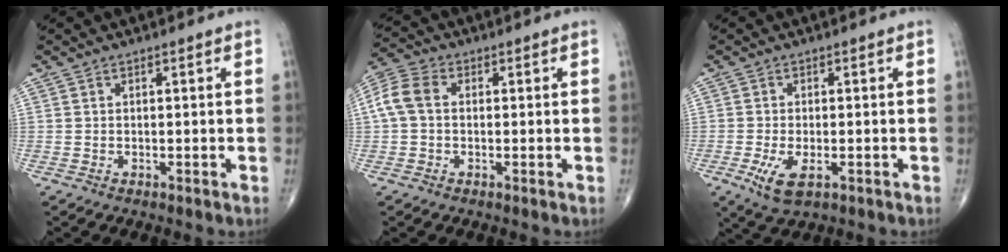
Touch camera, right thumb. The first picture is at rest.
{"total": 6.4, "force": [0.4, 4.5, 4.5], "torque": [-0.101, 0.022, 0.001]}
{"total": 5.6, "force": [-2.0, 2.5, 4.6], "torque": [-0.093, -0.009, -0.030]}